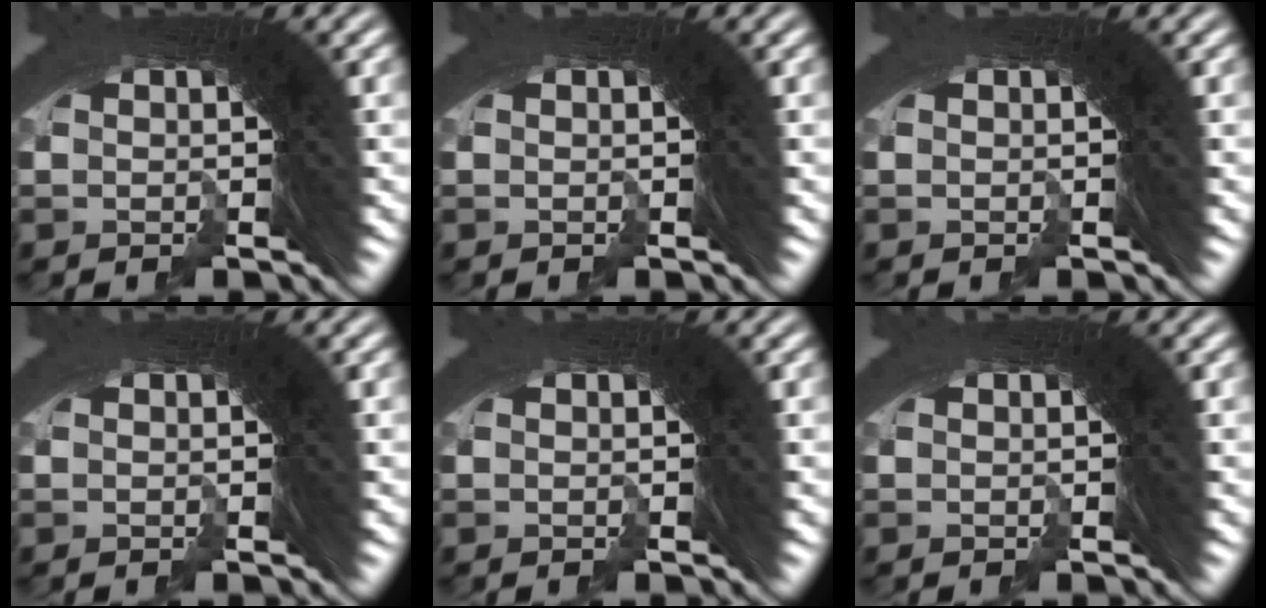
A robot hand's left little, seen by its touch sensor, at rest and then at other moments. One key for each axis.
{"total": 0.0}
{"total": 0.0}
{"total": 0.0}
{"total": 0.0}
{"total": 0.0}